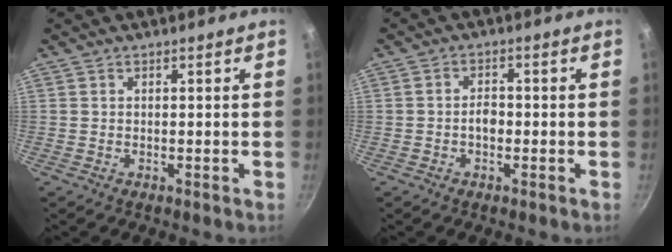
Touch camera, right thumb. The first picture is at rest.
{"total": 2.6, "force": [-0.7, 1.7, 1.9], "torque": [-0.022, 0.011, -0.016]}